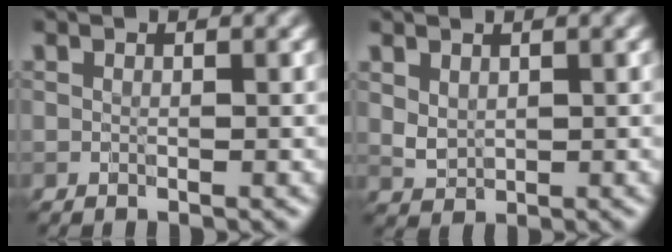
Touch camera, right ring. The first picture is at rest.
{"total": 1.4, "force": [0.7, 1.0, 0.6], "torque": [-0.015, -0.003, 0.020]}